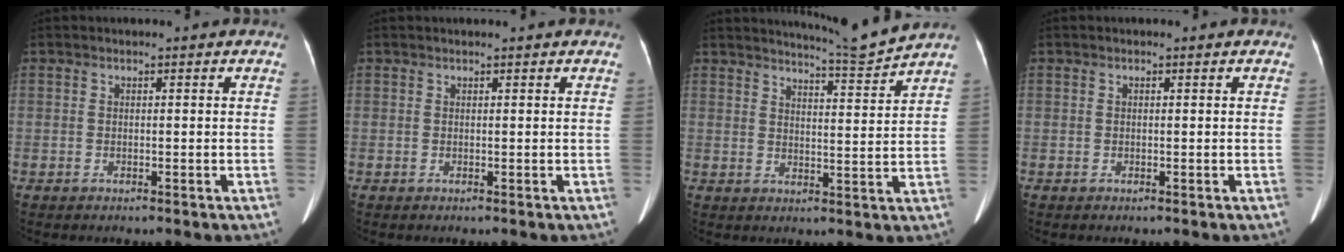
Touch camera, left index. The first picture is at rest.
{"total": 0.9, "force": [0.8, 0.0, 0.4], "torque": [-0.004, 0.014, 0.014]}
{"total": 6.4, "force": [6.0, -2.1, 0.4], "torque": [-0.022, -0.037, 0.096]}
{"total": 0.0}